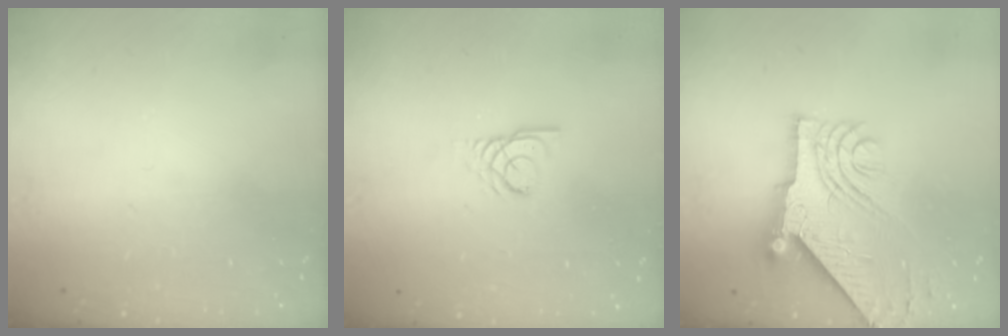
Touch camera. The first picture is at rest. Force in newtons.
{"total": 2.7, "press": 2.7, "slide": 0.2}
{"total": 11.9, "press": 11.9, "slide": 1.2}